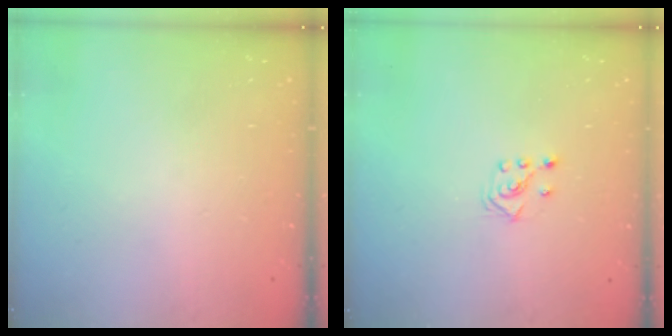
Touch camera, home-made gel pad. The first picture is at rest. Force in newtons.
{"total": 3.5, "press": 3.4, "slide": 0.9}